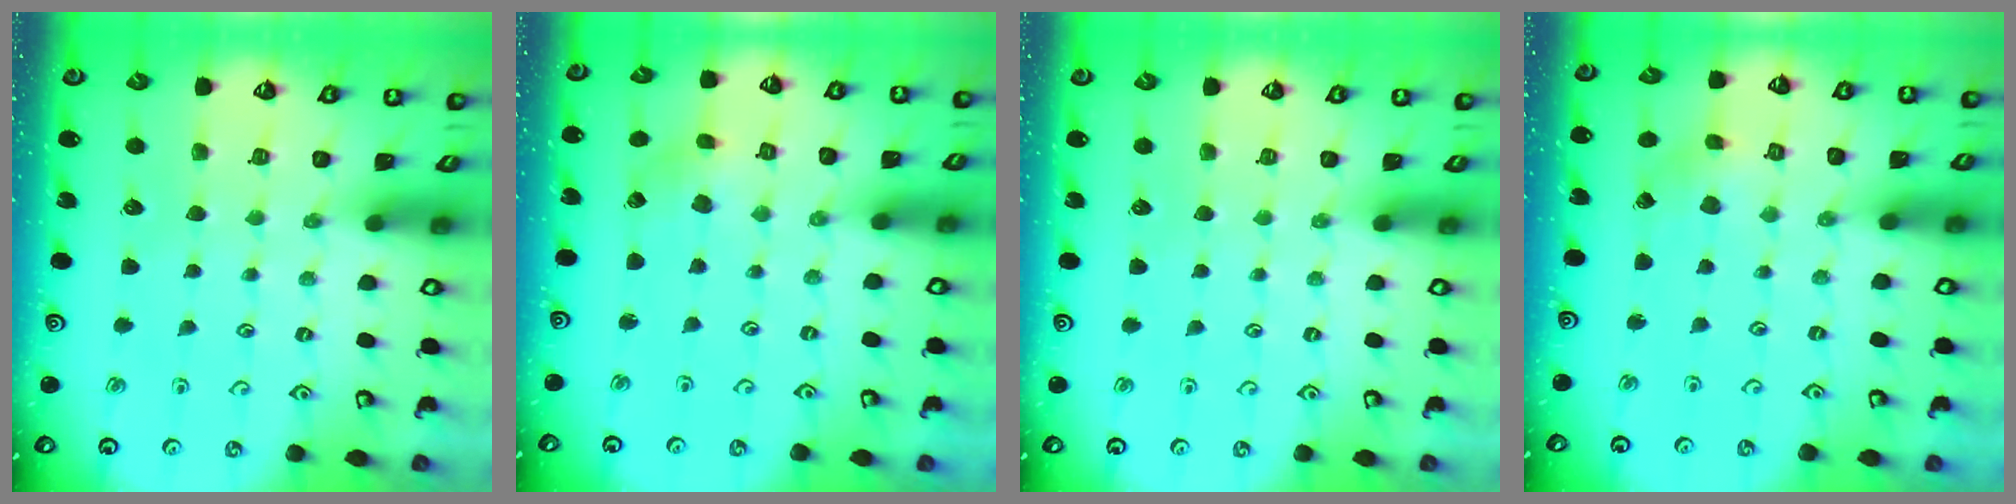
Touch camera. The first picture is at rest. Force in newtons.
{"total": 2.5, "press": 2.4, "slide": 0.5}
{"total": 0.0}
{"total": 2.1, "press": 2.1, "slide": 0.2}